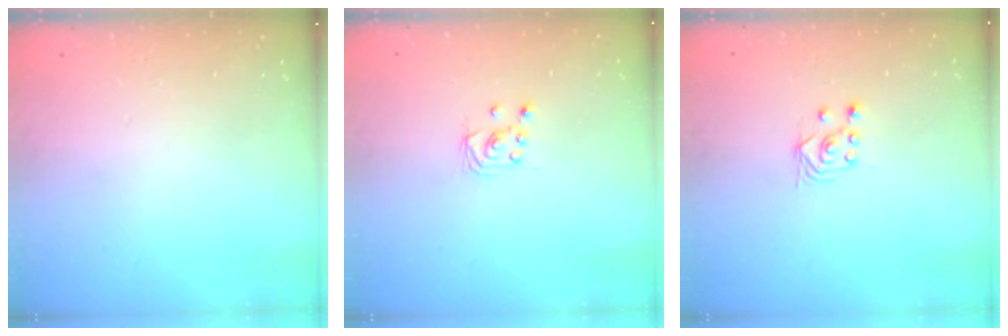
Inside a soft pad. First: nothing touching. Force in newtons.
{"total": 2.3, "press": 2.2, "slide": 0.3}
{"total": 2.8, "press": 2.4, "slide": 1.4}